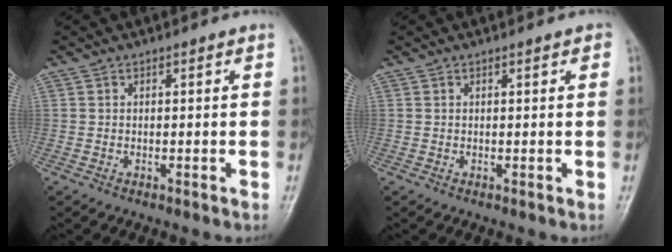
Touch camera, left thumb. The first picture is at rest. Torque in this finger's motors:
{"motor_torque": [-0.07, 0.01, 0.05, -0.25, 0.02]}